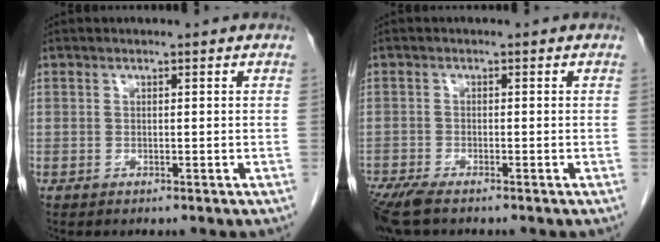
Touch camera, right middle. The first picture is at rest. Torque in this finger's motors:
{"motor_torque": [1.19, -0.94, 0.41, 0.12]}